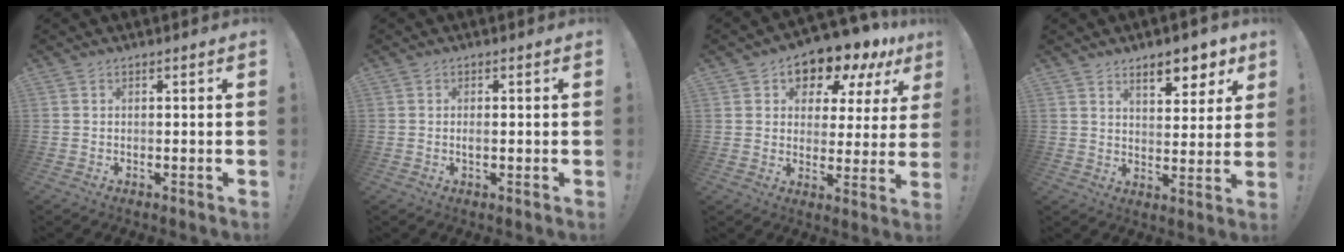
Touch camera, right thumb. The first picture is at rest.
{"total": 1.3, "force": [-0.3, 0.6, 1.2], "torque": [-0.019, -0.001, -0.006]}
{"total": 9.2, "force": [7.8, 4.0, 2.7], "torque": [-0.037, -0.077, 0.133]}
{"total": 8.7, "force": [6.0, 3.7, 5.1], "torque": [-0.057, -0.040, 0.104]}